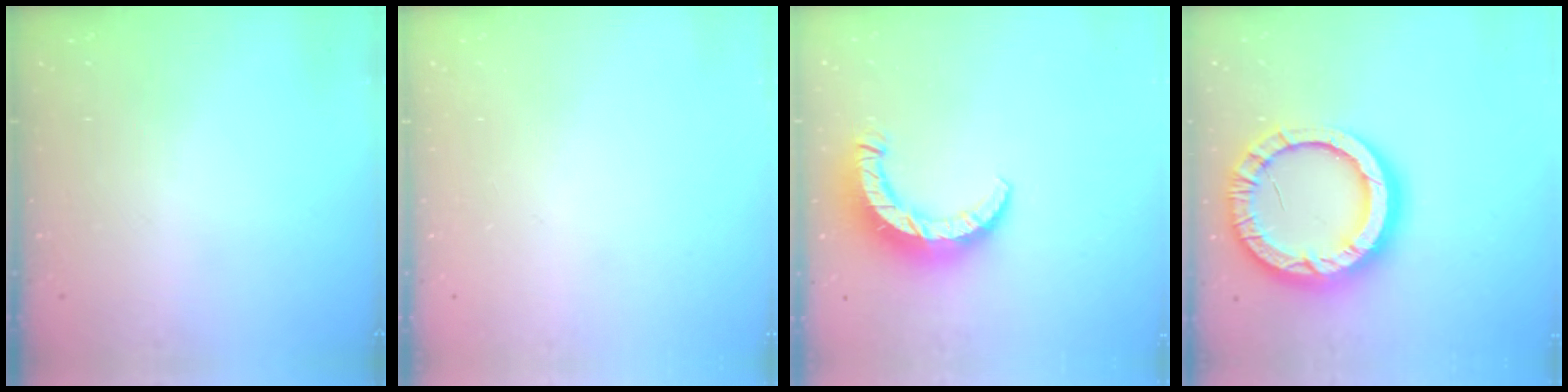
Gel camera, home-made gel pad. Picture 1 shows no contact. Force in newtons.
{"total": 0.0}
{"total": 9.9, "press": 9.8, "slide": 0.9}
{"total": 20.3, "press": 20.2, "slide": 2.0}